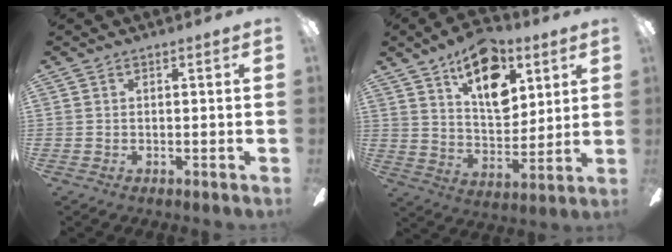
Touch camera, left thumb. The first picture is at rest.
{"total": 16.3, "force": [9.5, 8.8, 9.9], "torque": [-0.148, -0.037, 0.168]}